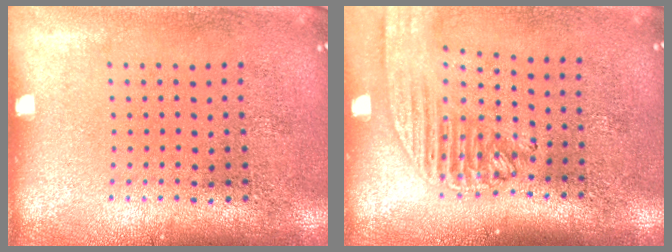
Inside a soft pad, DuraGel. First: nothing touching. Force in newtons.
{"total": 2.0, "press": 1.7, "slide": 1.1}